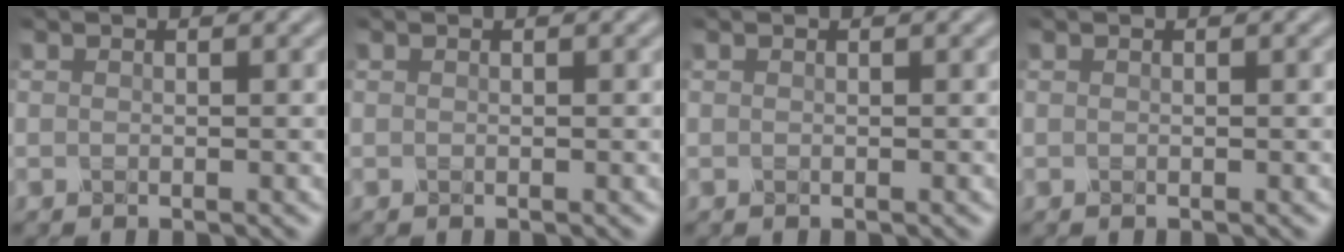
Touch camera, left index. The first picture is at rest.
{"total": 0.0}
{"total": 0.0}
{"total": 0.0}